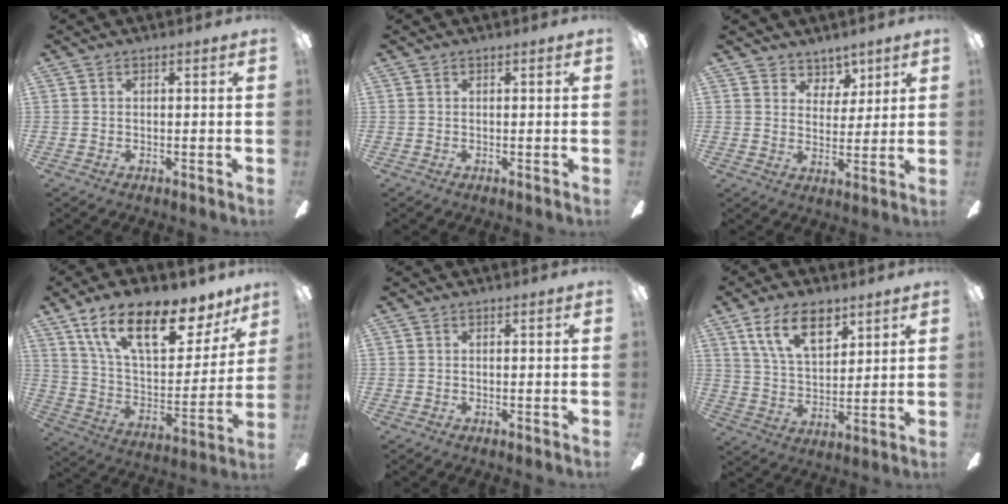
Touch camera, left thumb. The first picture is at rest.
{"total": 0.0}
{"total": 6.1, "force": [4.6, 3.9, 0.4], "torque": [-0.008, -0.030, 0.086]}
{"total": 21.6, "force": [13.5, 9.2, 14.2], "torque": [-0.232, -0.071, 0.231]}
{"total": 0.0}
{"total": 13.6, "force": [8.0, 6.9, 8.5], "torque": [-0.142, -0.020, 0.144]}